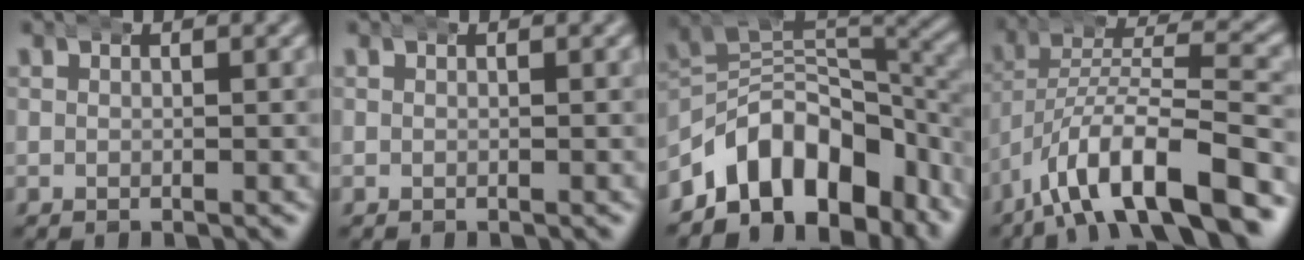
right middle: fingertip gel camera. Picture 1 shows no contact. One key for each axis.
{"total": 0.0}
{"total": 15.3, "fx": -6.3, "fy": 10.9, "fz": 8.7, "tx": -0.166, "ty": -0.045, "tz": -0.084}
{"total": 10.3, "fx": -4.8, "fy": 5.0, "fz": 7.7, "tx": -0.139, "ty": -0.019, "tz": -0.072}